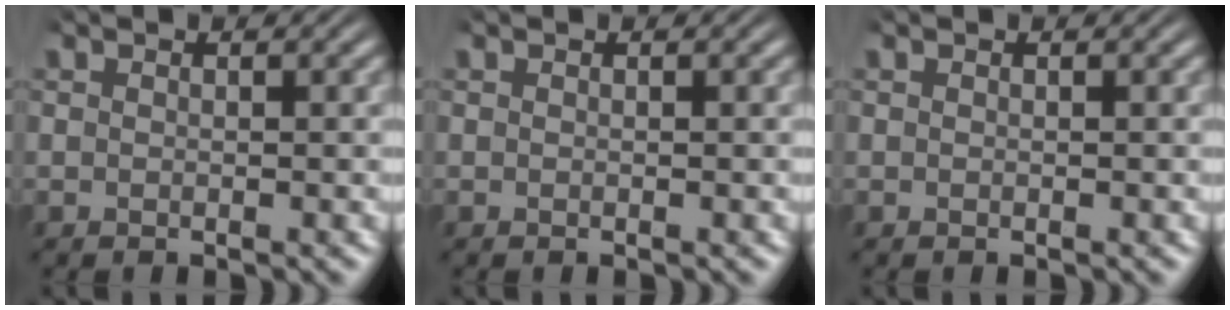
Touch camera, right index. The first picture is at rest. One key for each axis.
{"total": 0.0}
{"total": 0.0}